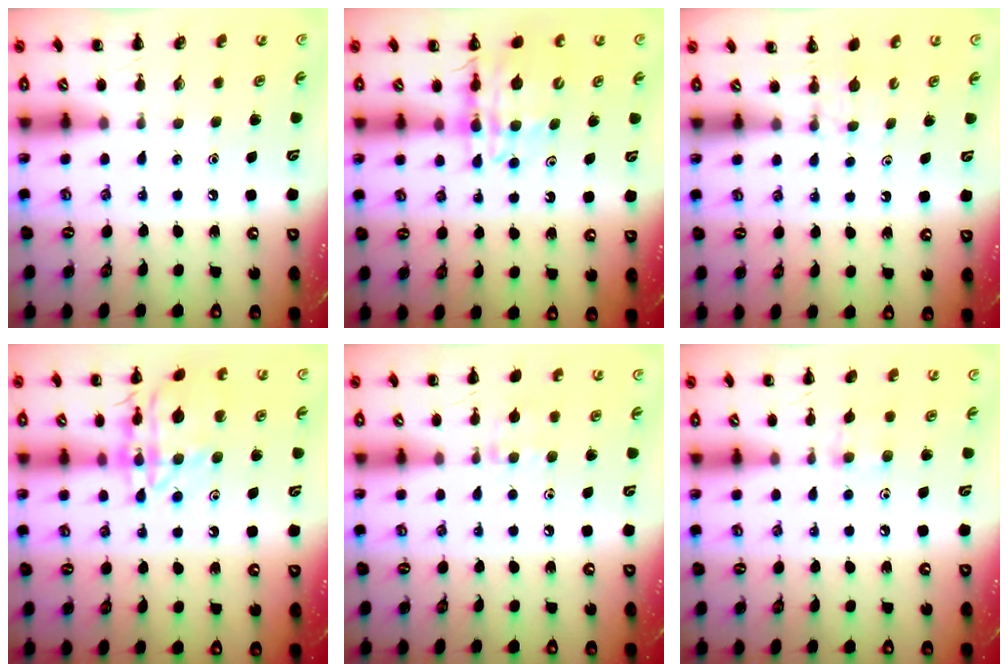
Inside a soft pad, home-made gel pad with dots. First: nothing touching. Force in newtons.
{"total": 12.3, "press": 11.8, "slide": 3.7}
{"total": 2.9, "press": 2.7, "slide": 1.1}
{"total": 14.8, "press": 14.8, "slide": 0.9}
{"total": 6.4, "press": 6.1, "slide": 2.1}
{"total": 3.6, "press": 3.4, "slide": 1.3}